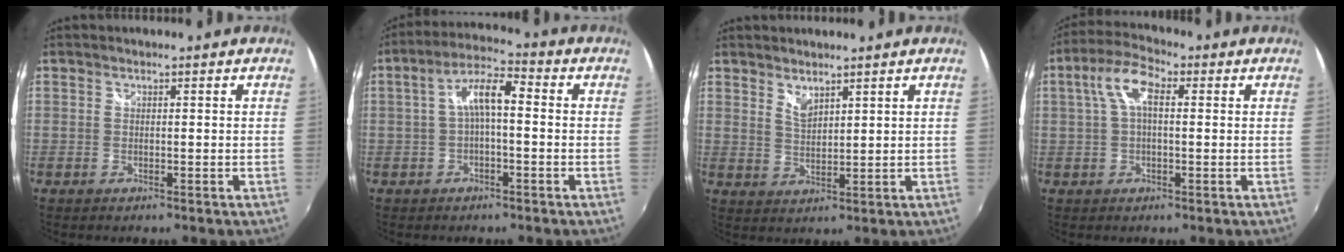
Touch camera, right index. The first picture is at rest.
{"total": 7.2, "force": [0.0, 2.2, 6.8], "torque": [-0.137, 0.022, 0.000]}
{"total": 3.2, "force": [2.6, 0.9, 1.5], "torque": [-0.024, -0.002, 0.047]}
{"total": 6.8, "force": [1.3, 3.0, 6.0], "torque": [-0.122, 0.021, 0.023]}